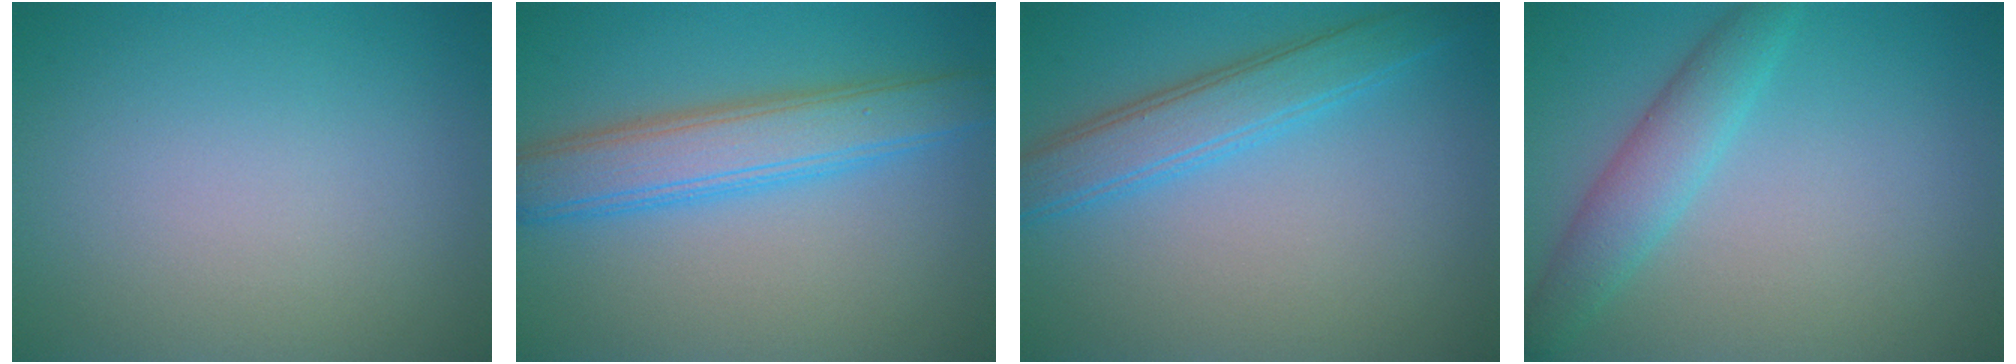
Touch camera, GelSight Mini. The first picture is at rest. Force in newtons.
{"total": 5.4, "press": 5.4, "slide": 0.1}
{"total": 4.0, "press": 4.0, "slide": 0.1}
{"total": 3.3, "press": 3.3, "slide": 0.1}